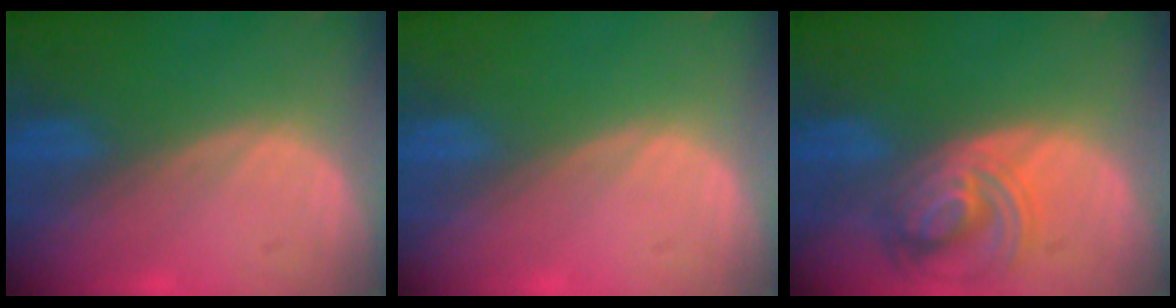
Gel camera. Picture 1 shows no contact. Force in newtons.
{"total": 0.0}
{"total": 7.8, "press": 6.9, "slide": 3.6}